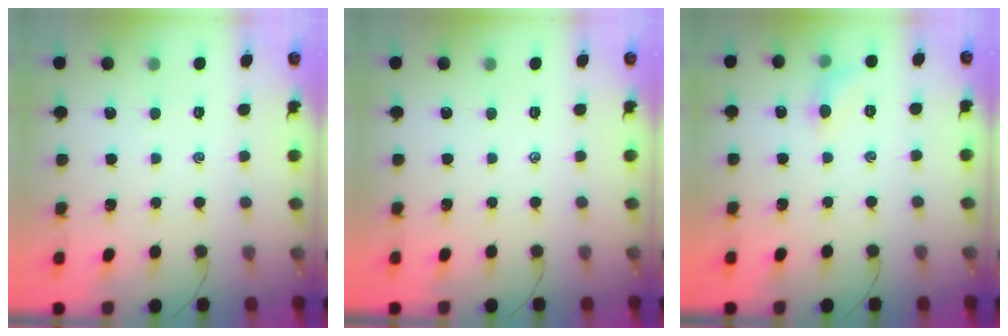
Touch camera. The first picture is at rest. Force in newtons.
{"total": 0.0}
{"total": 5.6, "press": 5.4, "slide": 1.7}